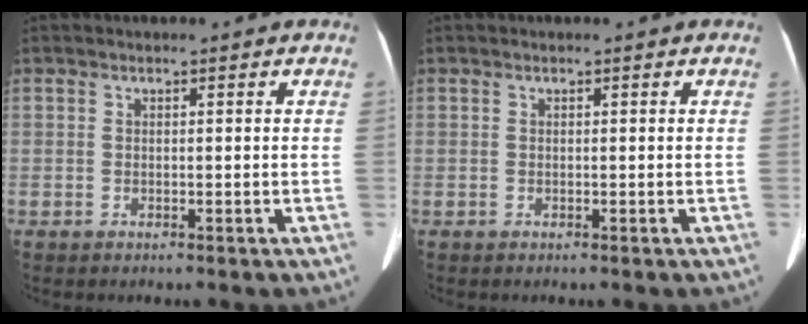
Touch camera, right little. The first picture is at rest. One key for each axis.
{"total": 0.0}